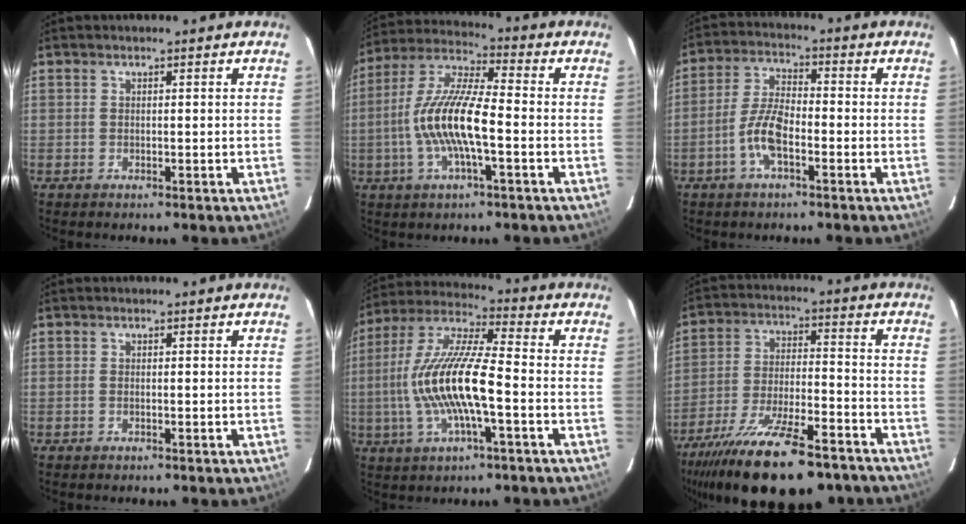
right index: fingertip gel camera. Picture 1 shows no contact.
{"total": 13.6, "force": [-3.0, 3.1, 12.9], "torque": [-0.264, 0.003, -0.061]}
{"total": 7.2, "force": [-3.1, 2.6, 5.9], "torque": [-0.129, 0.009, -0.060]}
{"total": 0.0}
{"total": 15.9, "force": [-3.0, 3.1, 15.3], "torque": [-0.305, 0.001, -0.060]}
{"total": 25.7, "force": [-19.6, 7.8, 14.6], "torque": [-0.276, -0.050, -0.297]}